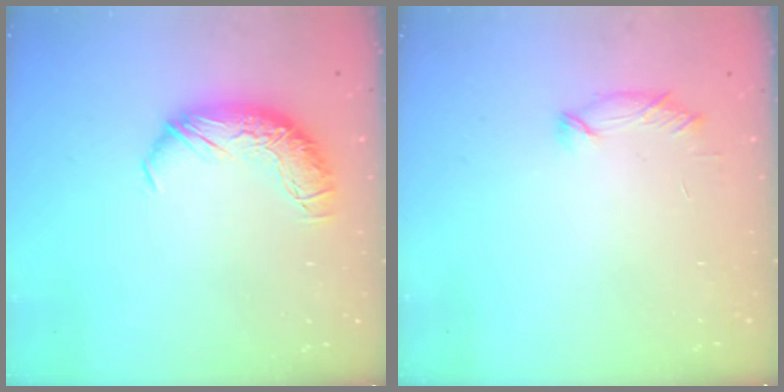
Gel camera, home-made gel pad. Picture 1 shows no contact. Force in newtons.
{"total": 4.7, "press": 4.6, "slide": 1.2}